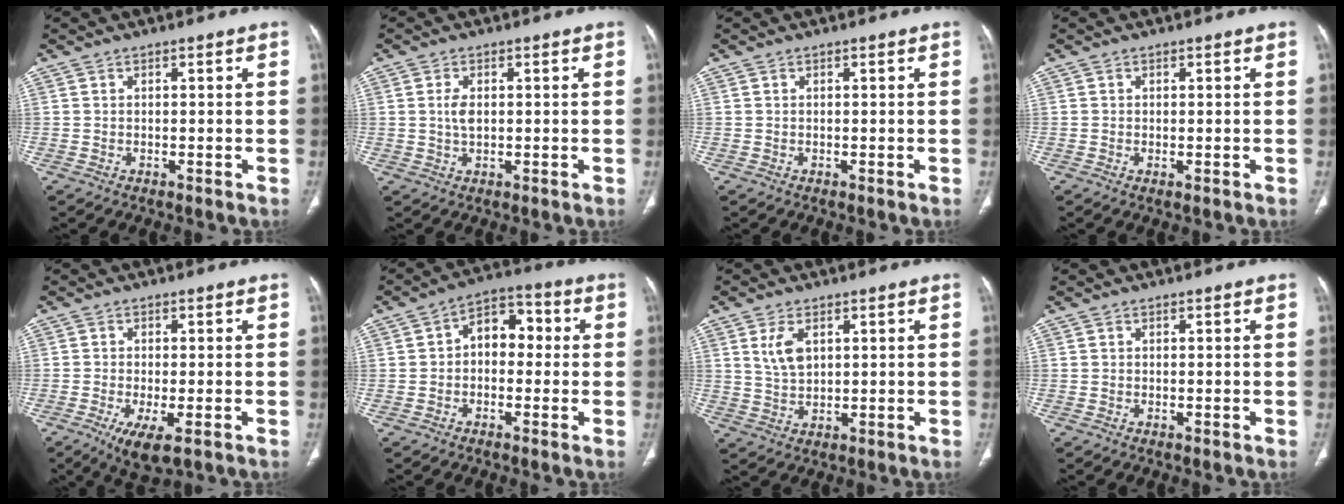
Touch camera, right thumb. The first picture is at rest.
{"total": 2.6, "force": [0.3, 1.4, 2.2], "torque": [-0.046, -0.001, 0.007]}
{"total": 0.0}
{"total": 0.6, "force": [-0.2, 0.3, 0.5], "torque": [-0.012, -0.003, -0.003]}
{"total": 6.6, "force": [-3.0, 2.0, 5.5], "torque": [-0.101, -0.016, -0.048]}
{"total": 8.1, "force": [0.2, 5.5, 5.9], "torque": [-0.057, 0.032, -0.009]}
{"total": 5.3, "force": [2.0, 3.0, 3.9], "torque": [-0.070, -0.009, 0.046]}
{"total": 0.0}